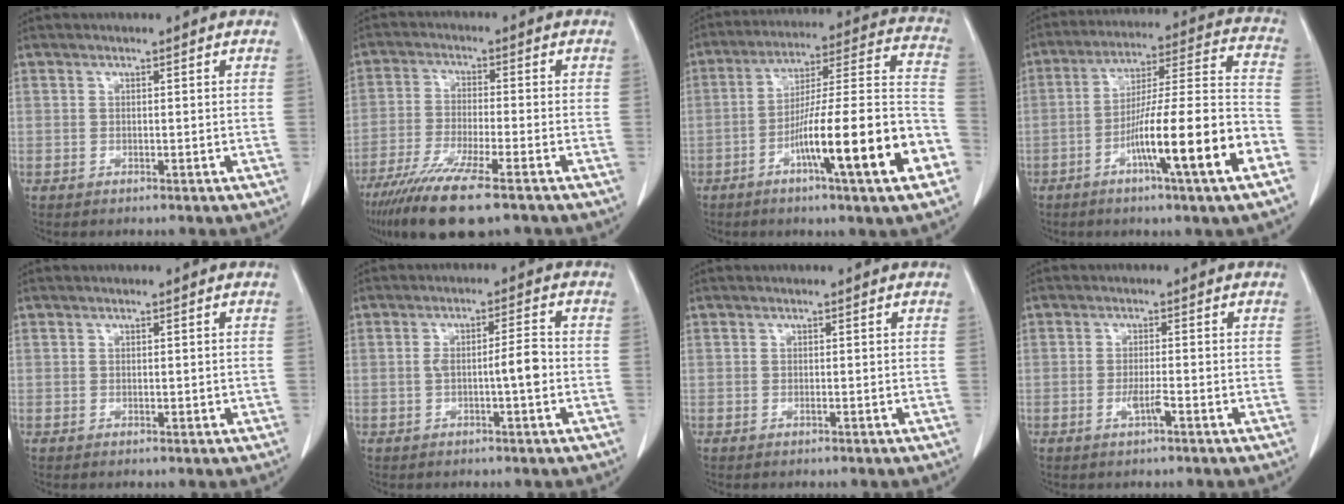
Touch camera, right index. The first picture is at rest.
{"total": 12.7, "force": [-9.0, 1.3, 8.9], "torque": [-0.165, -0.035, -0.151]}
{"total": 20.2, "force": [-8.0, 0.9, 18.5], "torque": [-0.255, 0.005, -0.125]}
{"total": 17.5, "force": [-7.4, 0.1, 15.9], "torque": [-0.255, 0.000, -0.116]}
{"total": 0.6, "force": [0.0, 0.4, 0.5], "torque": [-0.007, 0.000, 0.005]}
{"total": 4.4, "force": [-0.9, 0.2, 4.3], "torque": [-0.072, 0.010, -0.012]}
{"total": 0.0}
{"total": 2.3, "force": [-1.0, -0.1, 2.0], "torque": [-0.041, -0.004, -0.019]}